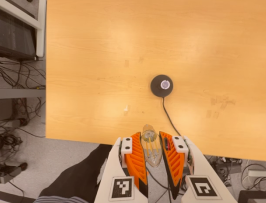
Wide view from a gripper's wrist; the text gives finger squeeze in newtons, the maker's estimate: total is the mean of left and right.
{"total": 21.6, "left": 24.2, "right": 19.0}